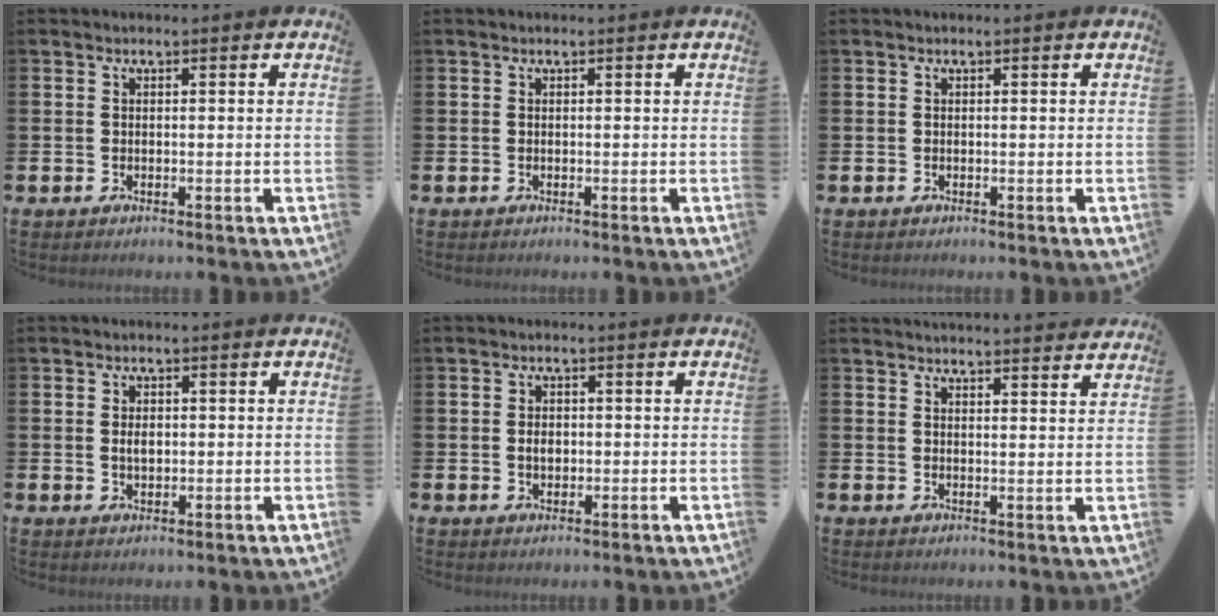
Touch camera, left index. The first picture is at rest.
{"total": 0.0}
{"total": 0.0}
{"total": 1.9, "force": [0.2, 1.2, 1.4], "torque": [-0.012, 0.000, -0.002]}
{"total": 2.1, "force": [0.1, 1.5, 1.4], "torque": [-0.011, 0.000, -0.005]}
{"total": 3.4, "force": [3.4, -0.2, -0.2], "torque": [0.008, -0.025, 0.059]}